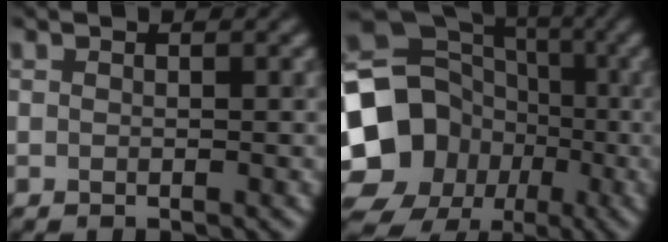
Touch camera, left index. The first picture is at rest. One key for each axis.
{"total": 16.5, "fx": -4.5, "fy": 14.6, "fz": 6.1, "tx": -0.120, "ty": -0.019, "tz": -0.103}